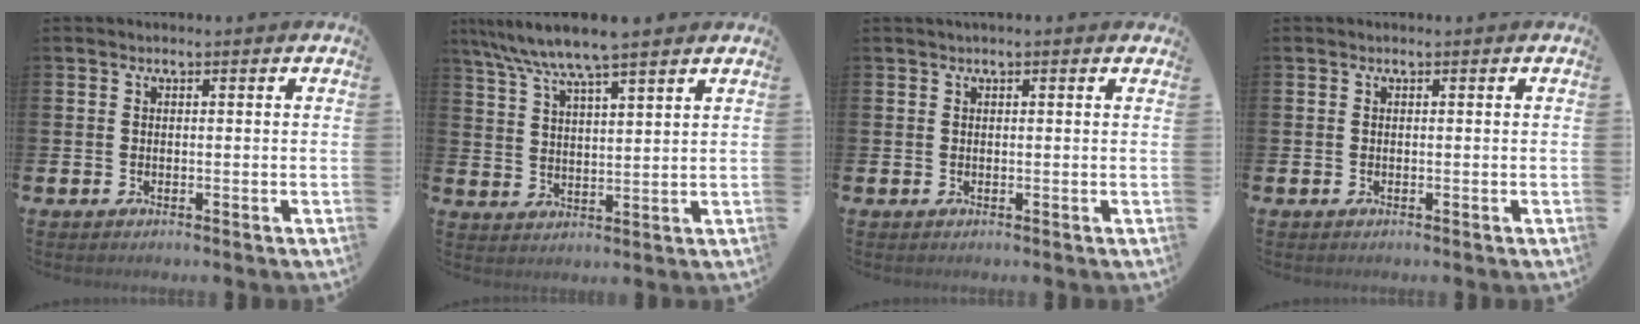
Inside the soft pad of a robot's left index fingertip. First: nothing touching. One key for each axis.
{"total": 7.3, "fx": 6.6, "fy": 0.3, "fz": 3.2, "tx": -0.083, "ty": -0.024, "tz": 0.118}
{"total": 0.7, "fx": 0.6, "fy": 0.0, "fz": 0.5, "tx": -0.004, "ty": 0.001, "tz": 0.009}
{"total": 0.0}